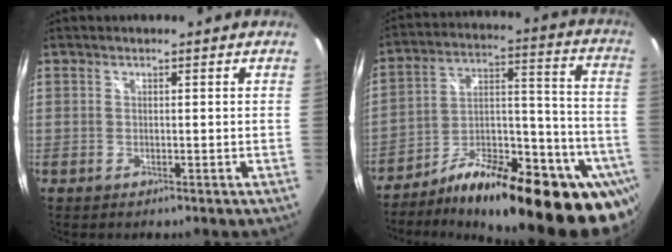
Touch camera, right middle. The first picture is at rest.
{"total": 29.6, "force": [-20.9, 9.6, 18.6], "torque": [-0.225, 0.018, -0.301]}